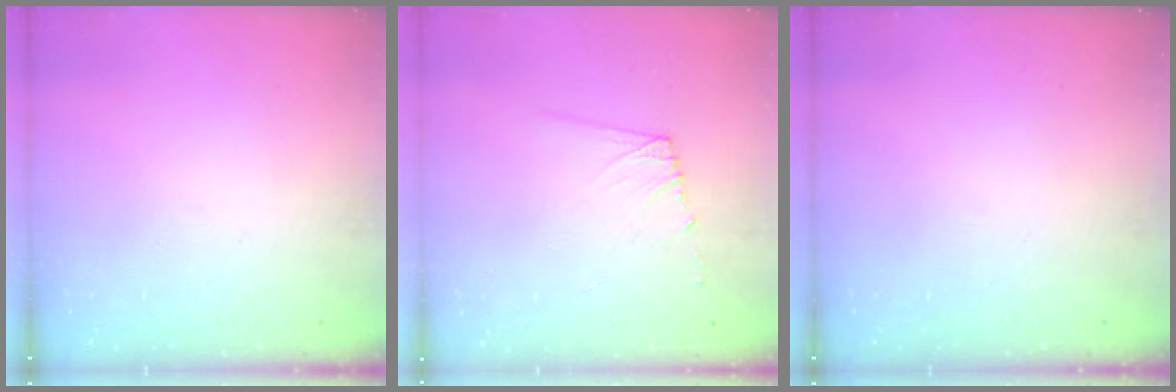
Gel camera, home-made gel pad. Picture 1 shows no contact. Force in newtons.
{"total": 6.1, "press": 6.1, "slide": 0.6}
{"total": 0.0}